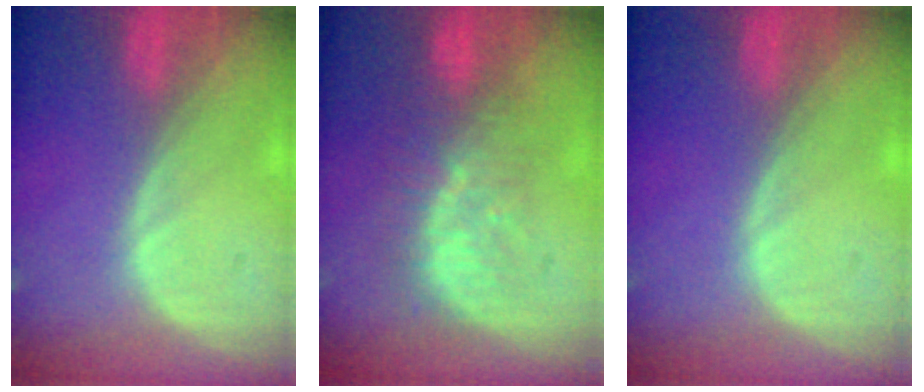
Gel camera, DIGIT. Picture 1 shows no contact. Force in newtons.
{"total": 8.3, "press": 7.7, "slide": 3.0}
{"total": 0.0}